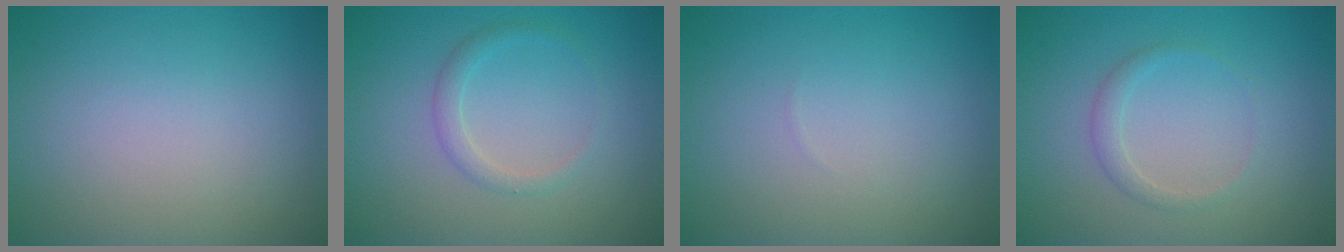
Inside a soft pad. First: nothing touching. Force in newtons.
{"total": 1.5, "press": 1.5, "slide": 0.0}
{"total": 0.0}
{"total": 1.4, "press": 1.4, "slide": 0.1}